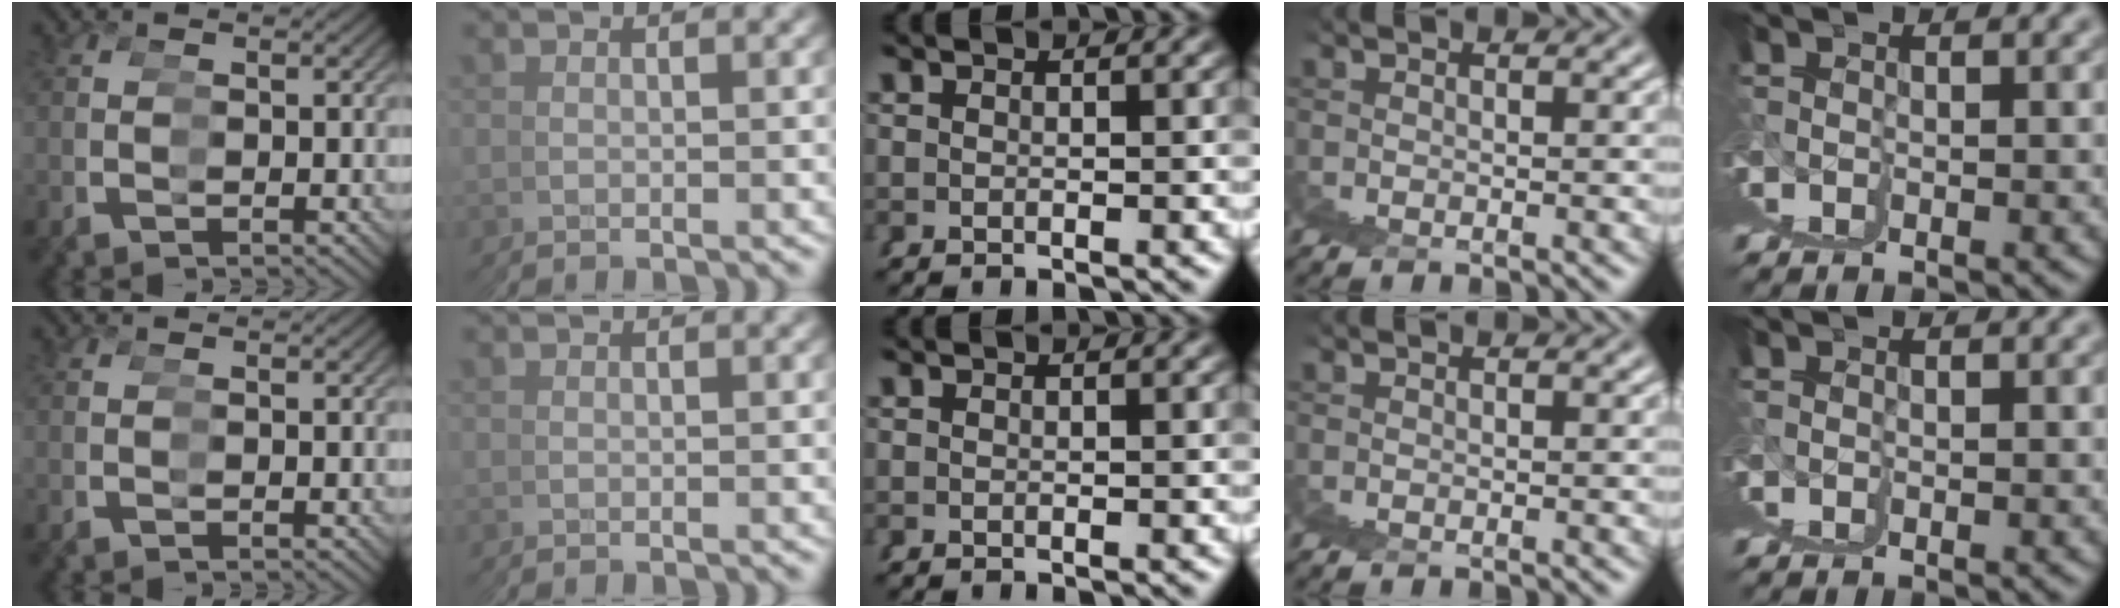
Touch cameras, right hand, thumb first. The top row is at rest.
{}